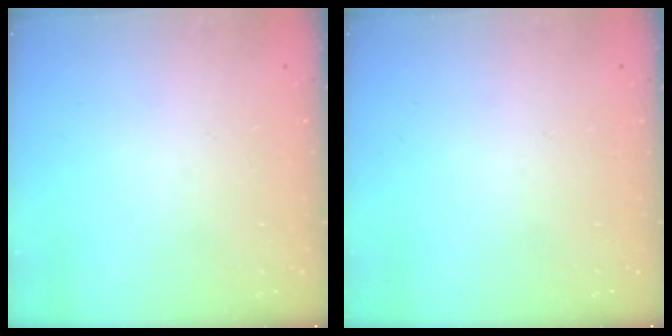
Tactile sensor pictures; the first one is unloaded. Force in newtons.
{"total": 0.0}